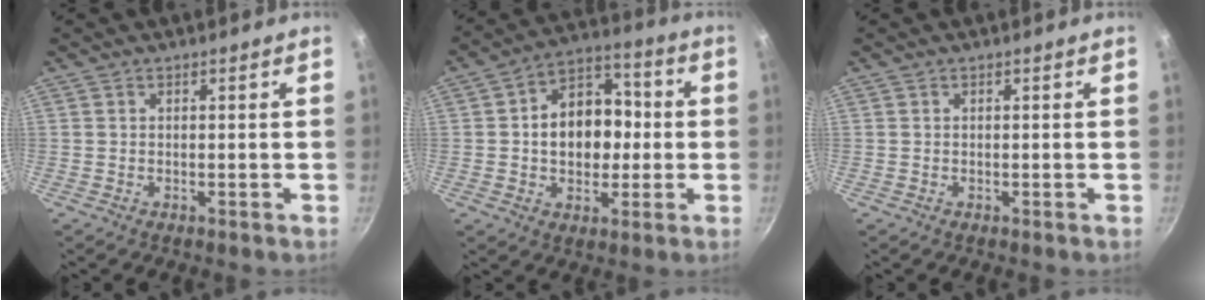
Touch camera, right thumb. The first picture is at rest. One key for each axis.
{"total": 14.1, "fx": 0.1, "fy": 10.6, "fz": 9.3, "tx": -0.097, "ty": 0.028, "tz": -0.009}
{"total": 0.0}